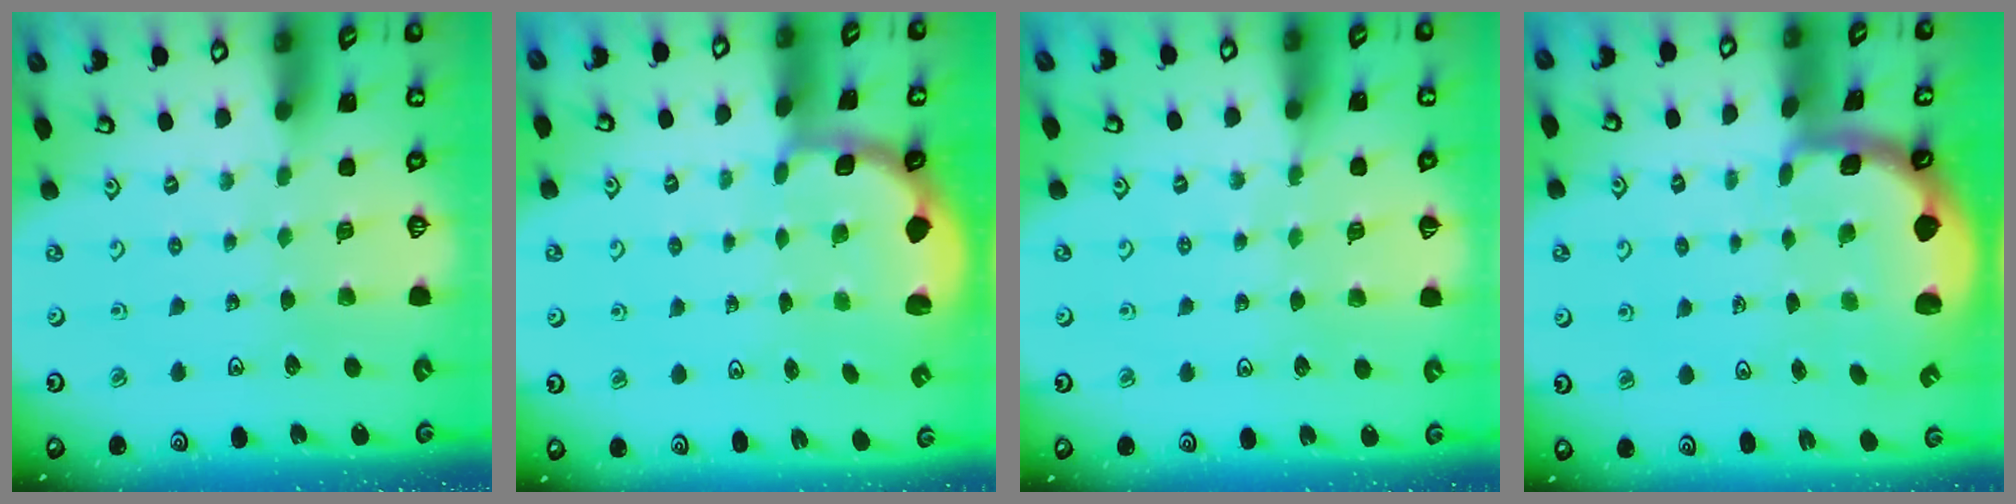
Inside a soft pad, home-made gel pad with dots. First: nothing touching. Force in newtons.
{"total": 2.3, "press": 2.0, "slide": 1.0}
{"total": 4.0, "press": 3.7, "slide": 1.5}
{"total": 2.4, "press": 2.1, "slide": 1.2}